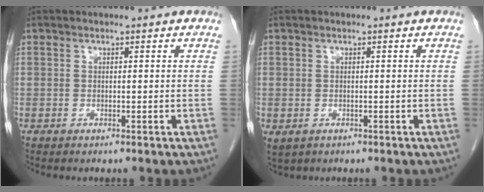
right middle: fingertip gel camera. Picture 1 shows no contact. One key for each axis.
{"total": 2.3, "fx": -0.8, "fy": 1.8, "fz": 1.2, "tx": -0.021, "ty": -0.005, "tz": 0.000}